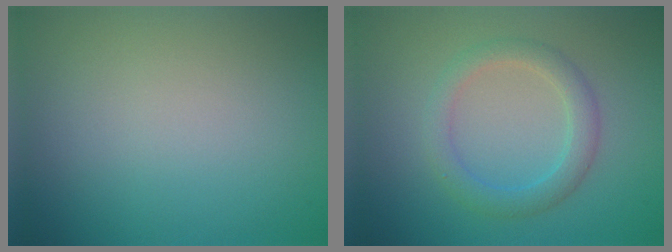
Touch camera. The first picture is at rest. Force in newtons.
{"total": 2.9, "press": 2.9, "slide": 0.3}